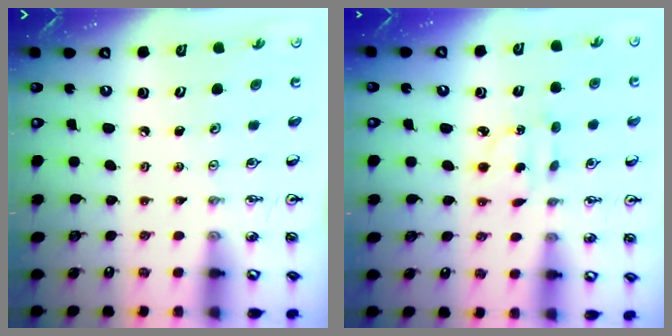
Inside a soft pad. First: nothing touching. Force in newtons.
{"total": 3.0, "press": 2.9, "slide": 0.6}